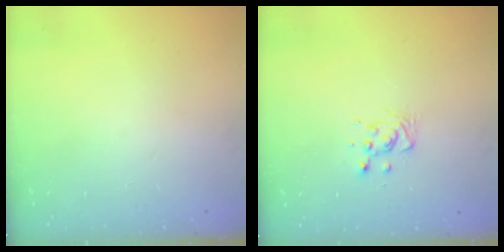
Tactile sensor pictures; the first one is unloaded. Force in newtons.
{"total": 6.2, "press": 6.0, "slide": 1.6}